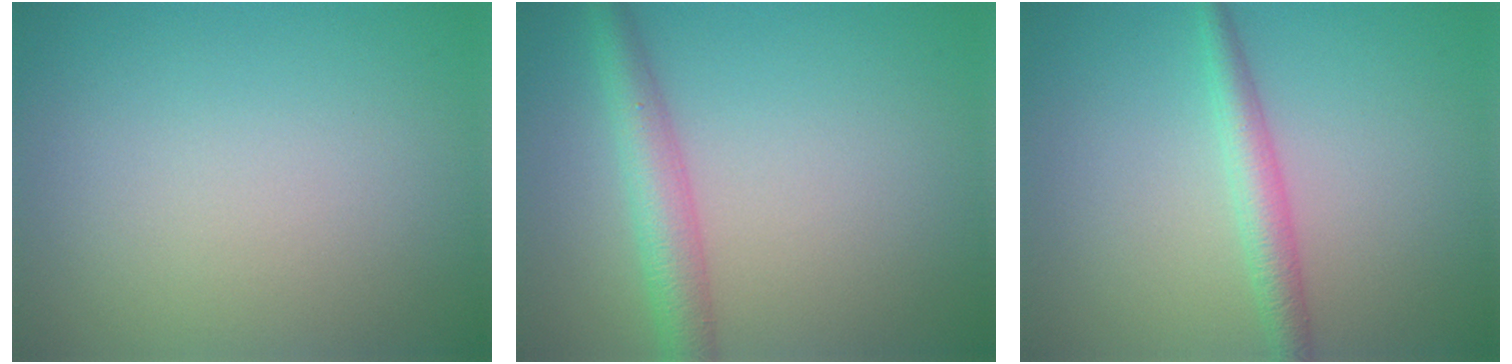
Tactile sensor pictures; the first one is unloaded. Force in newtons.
{"total": 4.0, "press": 4.0, "slide": 0.1}
{"total": 2.7, "press": 2.7, "slide": 0.0}